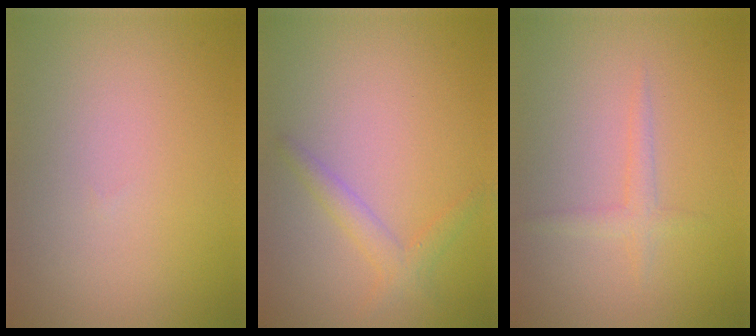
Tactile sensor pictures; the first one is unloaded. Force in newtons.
{"total": 1.9, "press": 1.9, "slide": 0.0}
{"total": 1.4, "press": 1.4, "slide": 0.1}